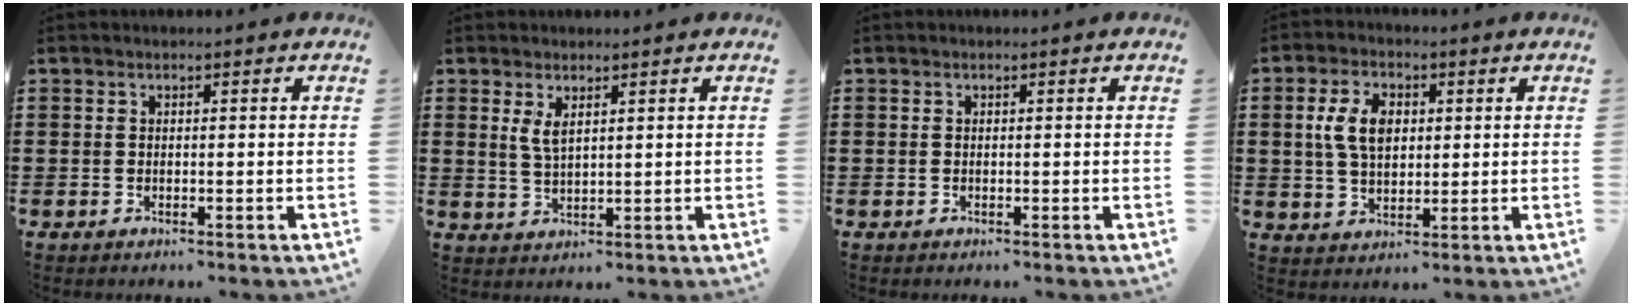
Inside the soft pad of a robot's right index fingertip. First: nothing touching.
{"total": 2.8, "force": [1.4, 1.0, 2.2], "torque": [-0.047, 0.003, 0.025]}
{"total": 0.0}
{"total": 6.8, "force": [1.3, 4.3, 5.1], "torque": [-0.125, 0.011, 0.016]}